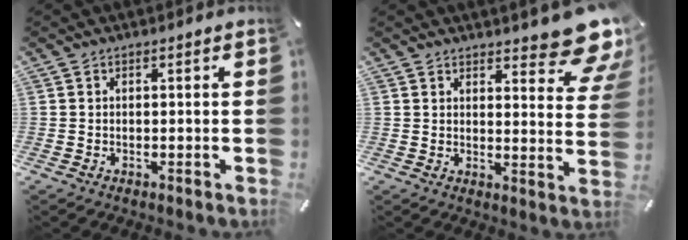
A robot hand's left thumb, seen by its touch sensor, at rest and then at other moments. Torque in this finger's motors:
{"motor_torque": [2.26, 2.02, 0.43, -0.33, 0.23]}